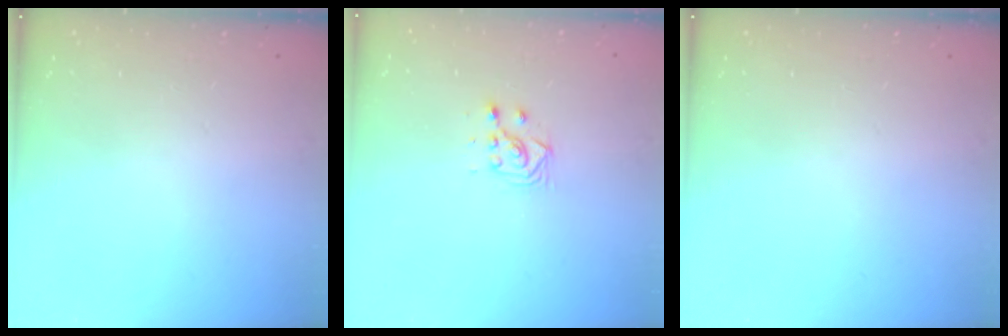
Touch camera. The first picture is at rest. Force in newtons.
{"total": 3.5, "press": 3.4, "slide": 0.9}
{"total": 0.0}